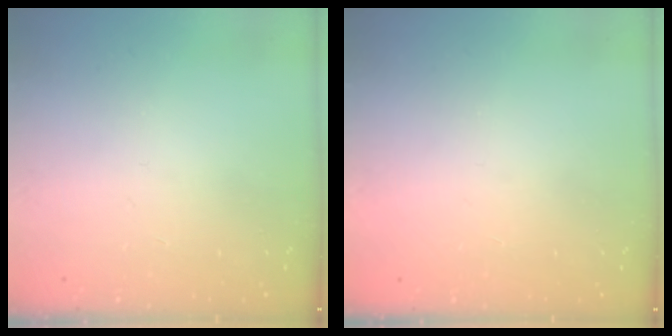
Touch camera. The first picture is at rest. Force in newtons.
{"total": 1.6, "press": 1.5, "slide": 0.1}